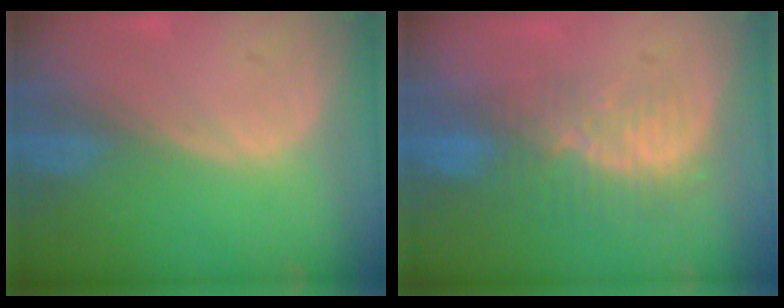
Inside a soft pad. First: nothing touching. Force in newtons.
{"total": 8.1, "press": 7.2, "slide": 3.8}